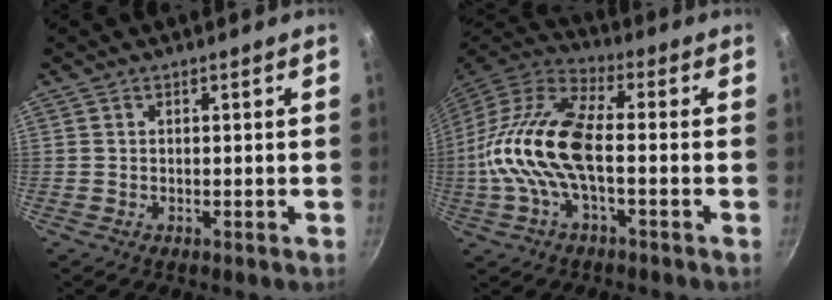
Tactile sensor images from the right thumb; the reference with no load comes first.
{"total": 16.6, "force": [-2.0, 7.1, 14.8], "torque": [-0.290, 0.037, -0.053]}